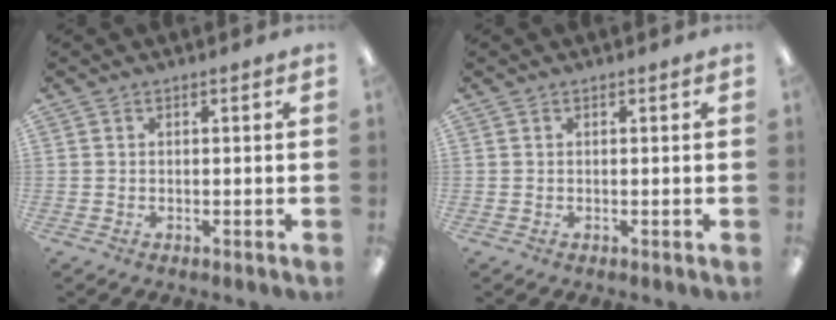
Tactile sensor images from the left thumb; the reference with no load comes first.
{"total": 0.0}